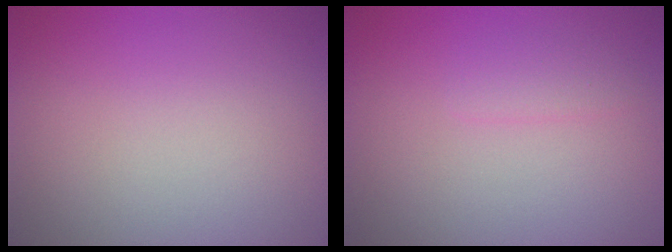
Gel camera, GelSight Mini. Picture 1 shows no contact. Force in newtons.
{"total": 1.1, "press": 1.1, "slide": 0.1}